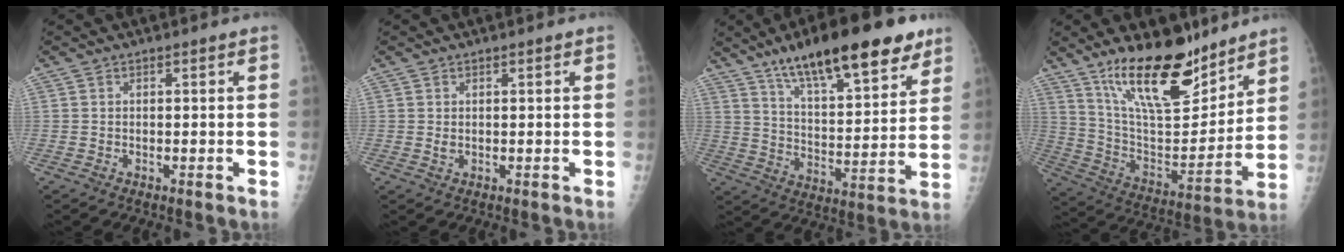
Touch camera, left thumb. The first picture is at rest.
{"total": 1.1, "force": [0.4, 0.7, 0.7], "torque": [-0.006, -0.004, 0.009]}
{"total": 22.5, "force": [14.9, 6.9, 15.4], "torque": [-0.206, -0.051, 0.238]}
{"total": 21.7, "force": [15.1, 7.9, 13.4], "torque": [-0.180, -0.090, 0.266]}